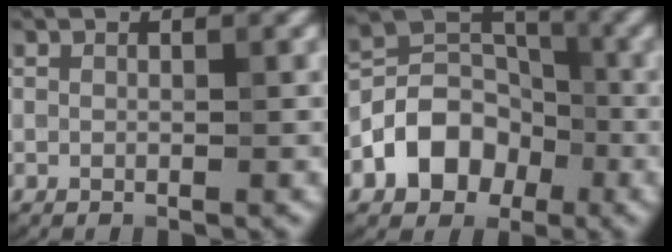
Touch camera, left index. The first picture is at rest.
{"total": 6.4, "force": [-2.7, 4.9, 3.1], "torque": [-0.036, 0.002, -0.057]}